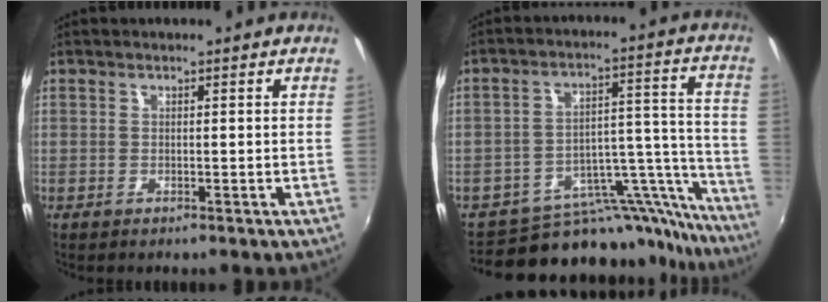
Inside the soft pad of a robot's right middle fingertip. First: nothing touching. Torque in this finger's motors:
{"motor_torque": [0.19, -0.48, 0.02, 0.01]}